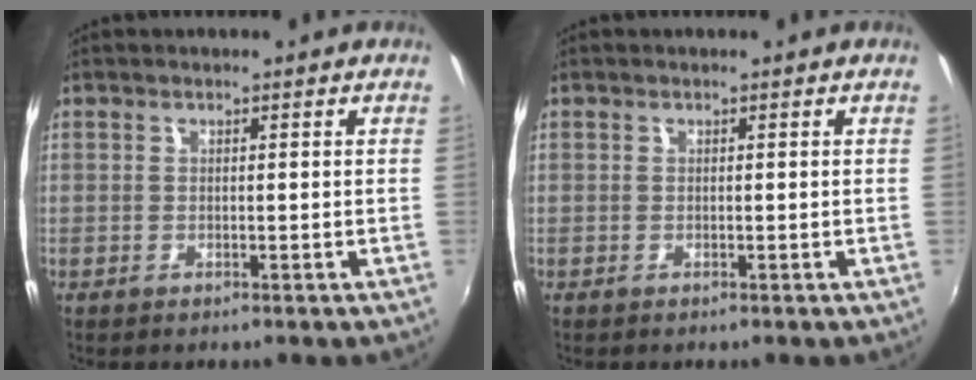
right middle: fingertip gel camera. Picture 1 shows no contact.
{"total": 0.0}